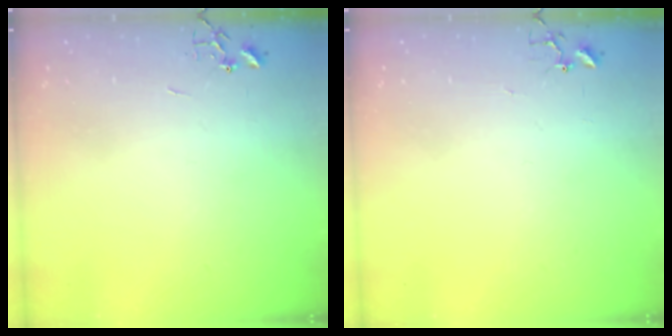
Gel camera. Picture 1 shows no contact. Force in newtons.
{"total": 4.1, "press": 4.1, "slide": 0.2}